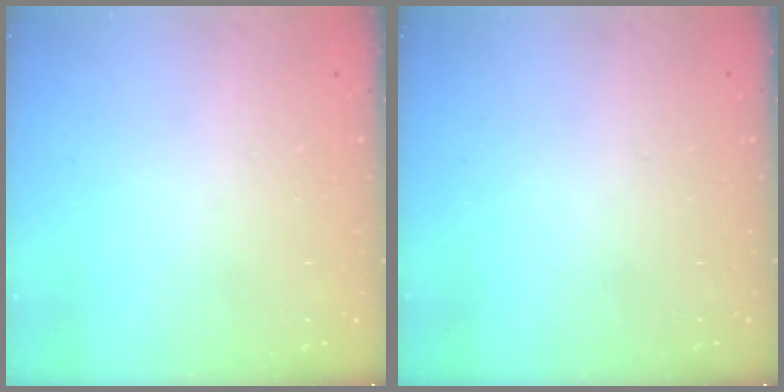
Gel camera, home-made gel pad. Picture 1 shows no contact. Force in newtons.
{"total": 0.0}